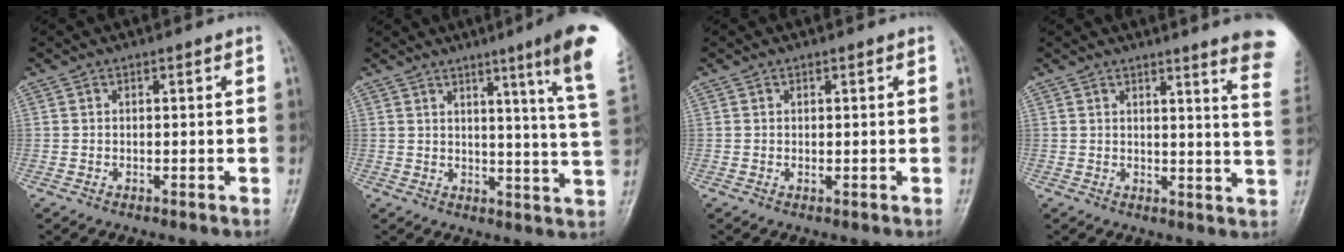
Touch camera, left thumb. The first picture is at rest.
{"total": 14.5, "force": [8.0, -0.4, 12.1], "torque": [-0.153, -0.048, 0.088]}
{"total": 0.5, "force": [0.2, 0.2, 0.5], "torque": [-0.011, 0.000, 0.004]}
{"total": 12.0, "force": [9.4, 0.0, 7.5], "torque": [-0.073, -0.071, 0.089]}